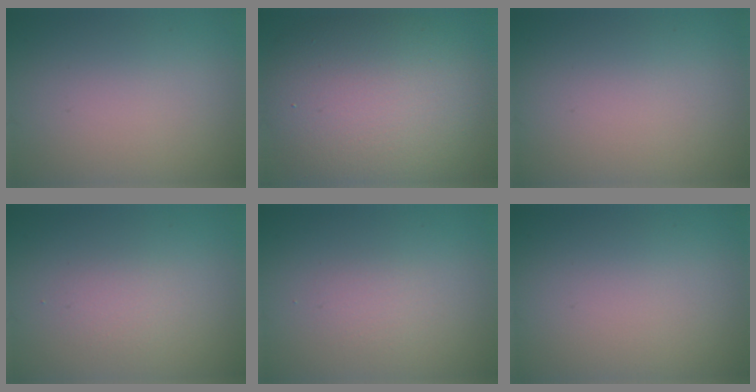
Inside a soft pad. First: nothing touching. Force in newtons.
{"total": 11.5, "press": 11.5, "slide": 0.3}
{"total": 0.0}
{"total": 1.4, "press": 1.4, "slide": 0.1}
{"total": 1.2, "press": 1.2, "slide": 0.1}
{"total": 0.0}